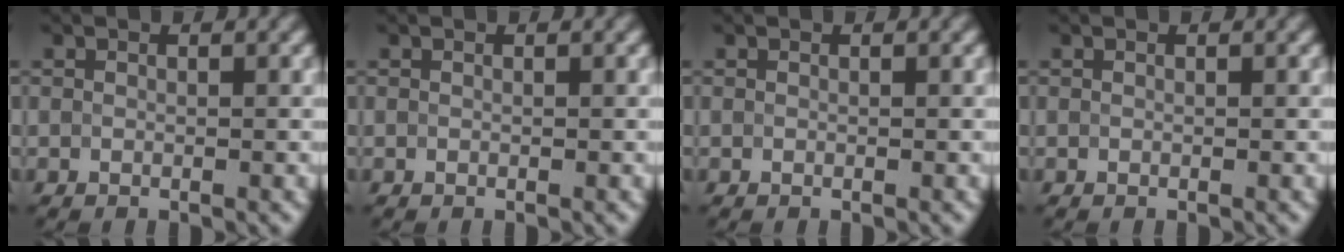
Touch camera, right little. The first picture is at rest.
{"total": 0.0}
{"total": 0.0}
{"total": 0.0}